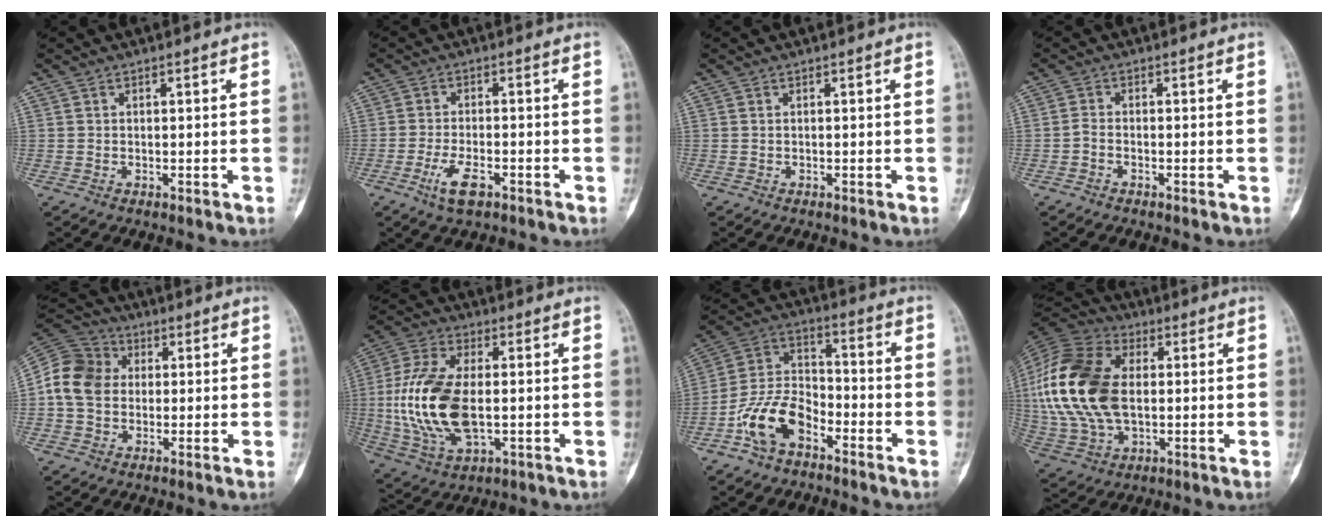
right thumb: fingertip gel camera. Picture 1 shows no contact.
{"total": 5.5, "force": [-2.9, 2.1, 4.2], "torque": [-0.085, 0.008, -0.050]}
{"total": 0.0}
{"total": 1.4, "force": [-0.9, 0.7, 0.8], "torque": [-0.020, 0.007, -0.021]}
{"total": 11.4, "force": [0.7, 9.4, 6.4], "torque": [-0.104, 0.027, 0.001]}
{"total": 18.1, "force": [-0.9, 9.5, 15.3], "torque": [-0.321, -0.002, -0.010]}
{"total": 12.2, "force": [-6.3, 7.3, 7.6], "torque": [-0.138, 0.054, -0.127]}
{"total": 23.4, "force": [1.7, 14.5, 18.3], "torque": [-0.386, 0.003, 0.031]}